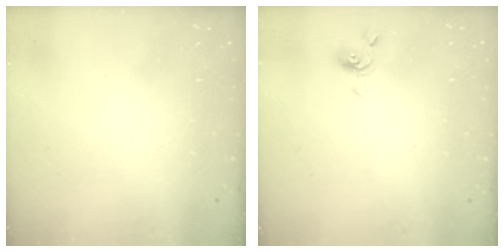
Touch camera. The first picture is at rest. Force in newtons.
{"total": 0.9, "press": 0.8, "slide": 0.3}